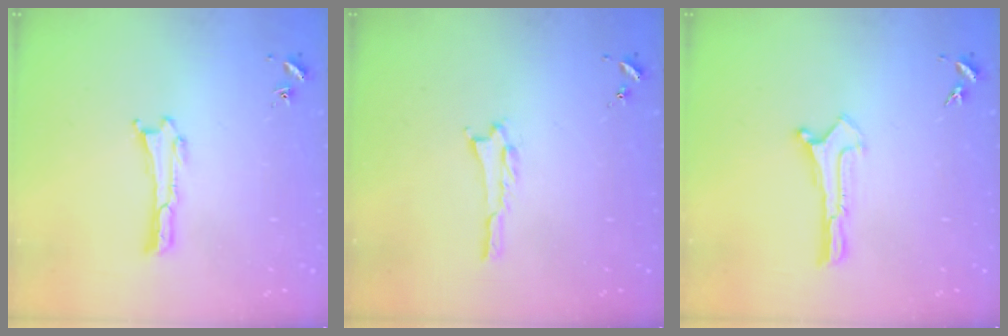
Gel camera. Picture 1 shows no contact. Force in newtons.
{"total": 1.0, "press": 1.0, "slide": 0.2}
{"total": 0.0}